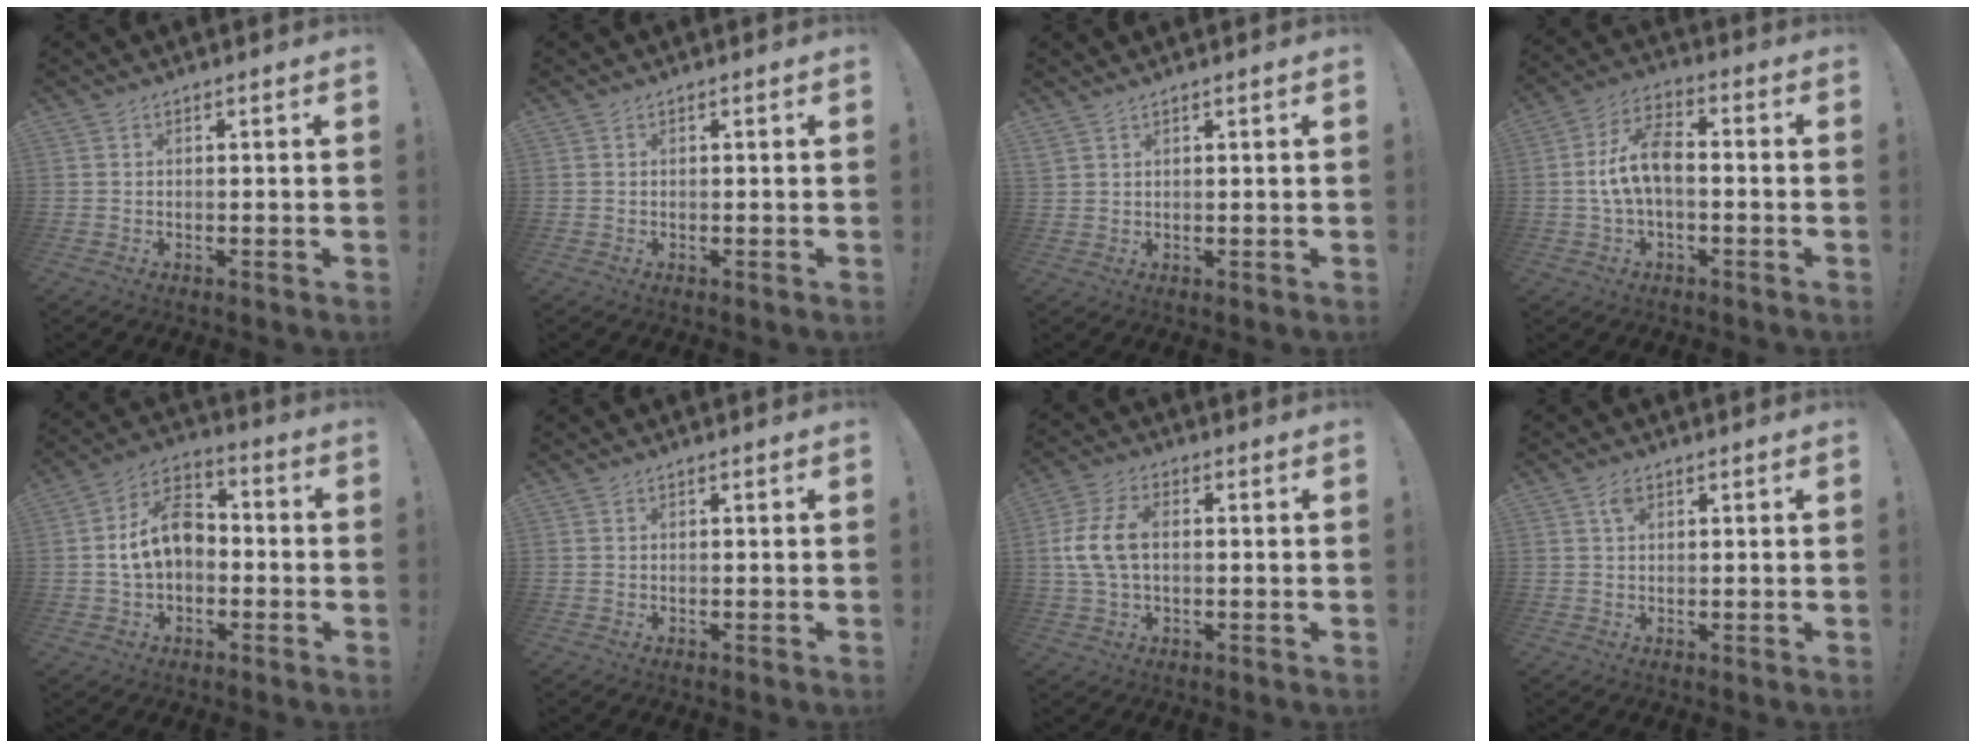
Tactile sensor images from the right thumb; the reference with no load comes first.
{"total": 0.0}
{"total": 1.7, "force": [1.5, 0.4, 0.7], "torque": [-0.022, -0.004, 0.030]}
{"total": 11.3, "force": [-0.7, 5.8, 9.6], "torque": [-0.191, 0.008, -0.013]}
{"total": 12.7, "force": [0.0, 8.8, 9.1], "torque": [-0.161, 0.017, 0.002]}
{"total": 0.0}
{"total": 9.6, "force": [0.5, 5.9, 7.5], "torque": [-0.154, 0.007, 0.013]}
{"total": 2.4, "force": [1.2, 1.4, 1.5], "torque": [-0.023, -0.002, 0.020]}